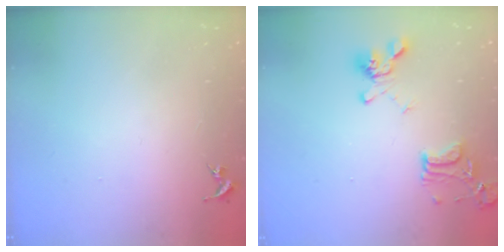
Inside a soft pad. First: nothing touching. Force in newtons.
{"total": 15.8, "press": 15.7, "slide": 1.4}